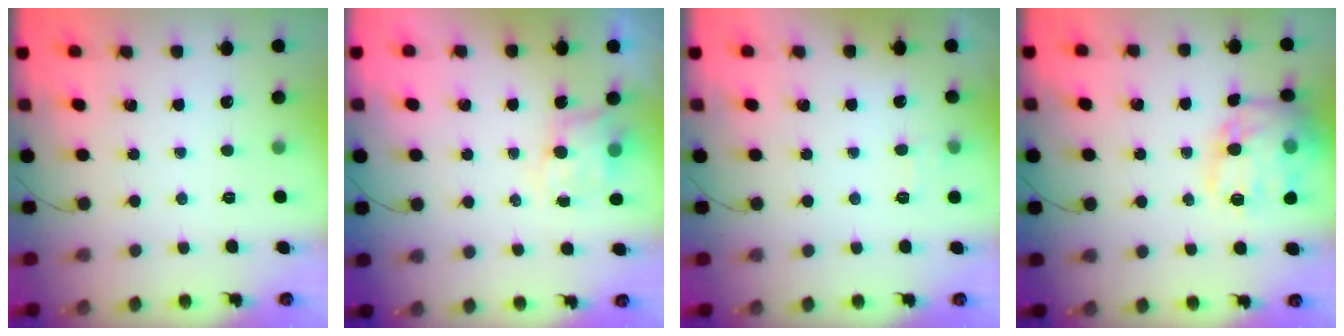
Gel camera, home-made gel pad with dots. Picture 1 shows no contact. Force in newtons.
{"total": 6.2, "press": 6.2, "slide": 0.8}
{"total": 4.5, "press": 4.0, "slide": 2.1}
{"total": 19.3, "press": 19.1, "slide": 2.5}